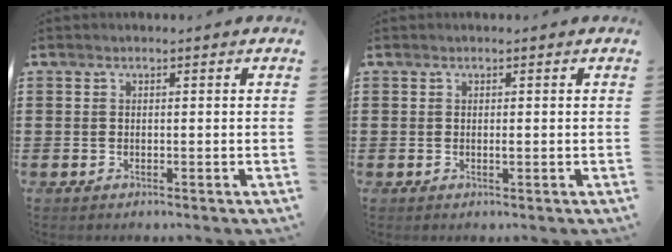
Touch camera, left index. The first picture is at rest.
{"total": 0.6, "force": [0.0, 0.1, 0.6], "torque": [-0.011, -0.003, 0.001]}